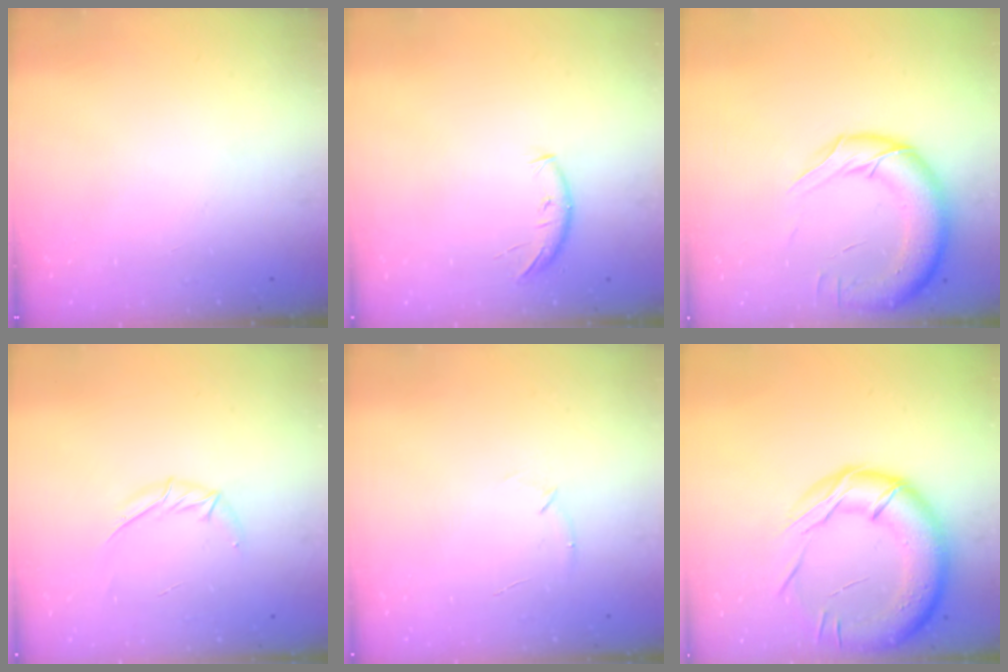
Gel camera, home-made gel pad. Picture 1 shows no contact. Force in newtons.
{"total": 7.2, "press": 7.1, "slide": 1.3}
{"total": 16.4, "press": 15.9, "slide": 4.0}
{"total": 7.6, "press": 7.5, "slide": 1.1}
{"total": 4.1, "press": 3.9, "slide": 1.2}
{"total": 23.0, "press": 22.9, "slide": 2.4}